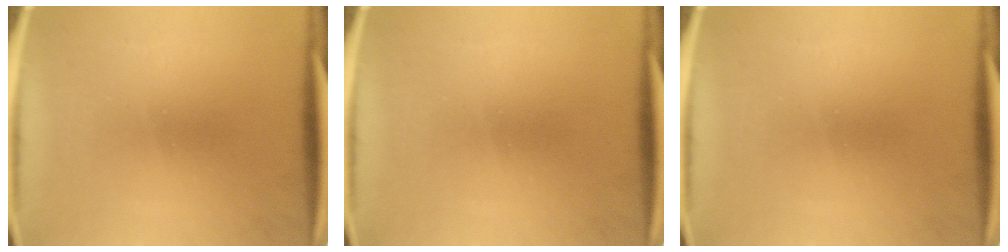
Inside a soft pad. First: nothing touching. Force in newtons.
{"total": 0.0}
{"total": 0.0}